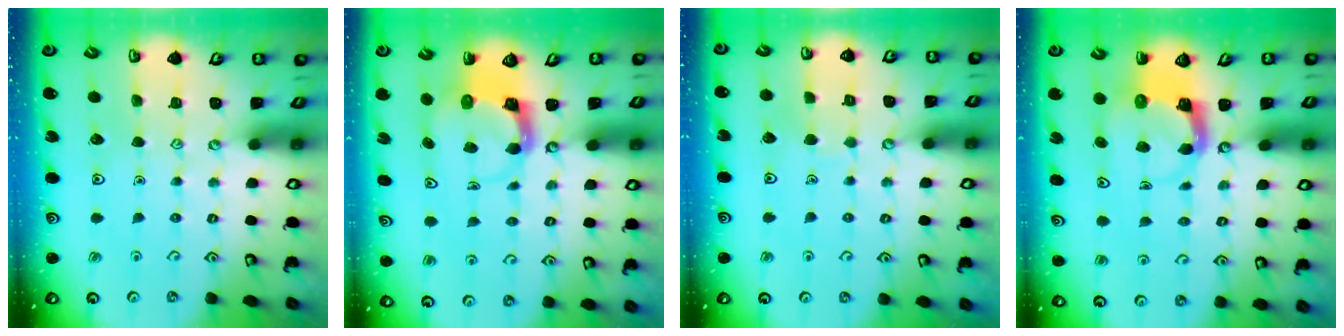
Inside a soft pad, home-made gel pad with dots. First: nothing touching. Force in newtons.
{"total": 3.9, "press": 3.9, "slide": 0.5}
{"total": 3.1, "press": 3.0, "slide": 0.3}
{"total": 3.8, "press": 3.8, "slide": 0.2}